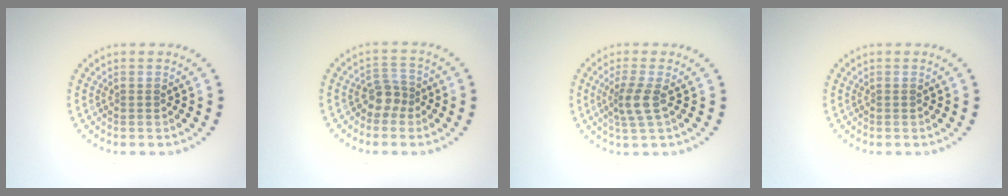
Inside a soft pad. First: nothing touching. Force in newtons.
{"total": 2.1, "press": 1.7, "slide": 1.3}
{"total": 2.5, "press": 1.9, "slide": 1.6}
{"total": 0.0}